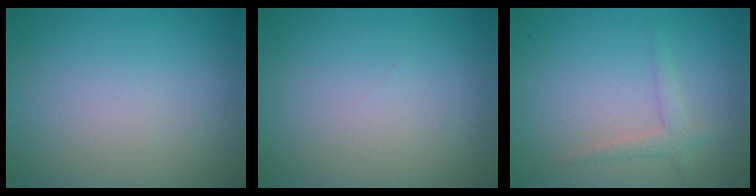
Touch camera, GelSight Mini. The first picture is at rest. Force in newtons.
{"total": 0.0}
{"total": 1.6, "press": 1.6, "slide": 0.1}